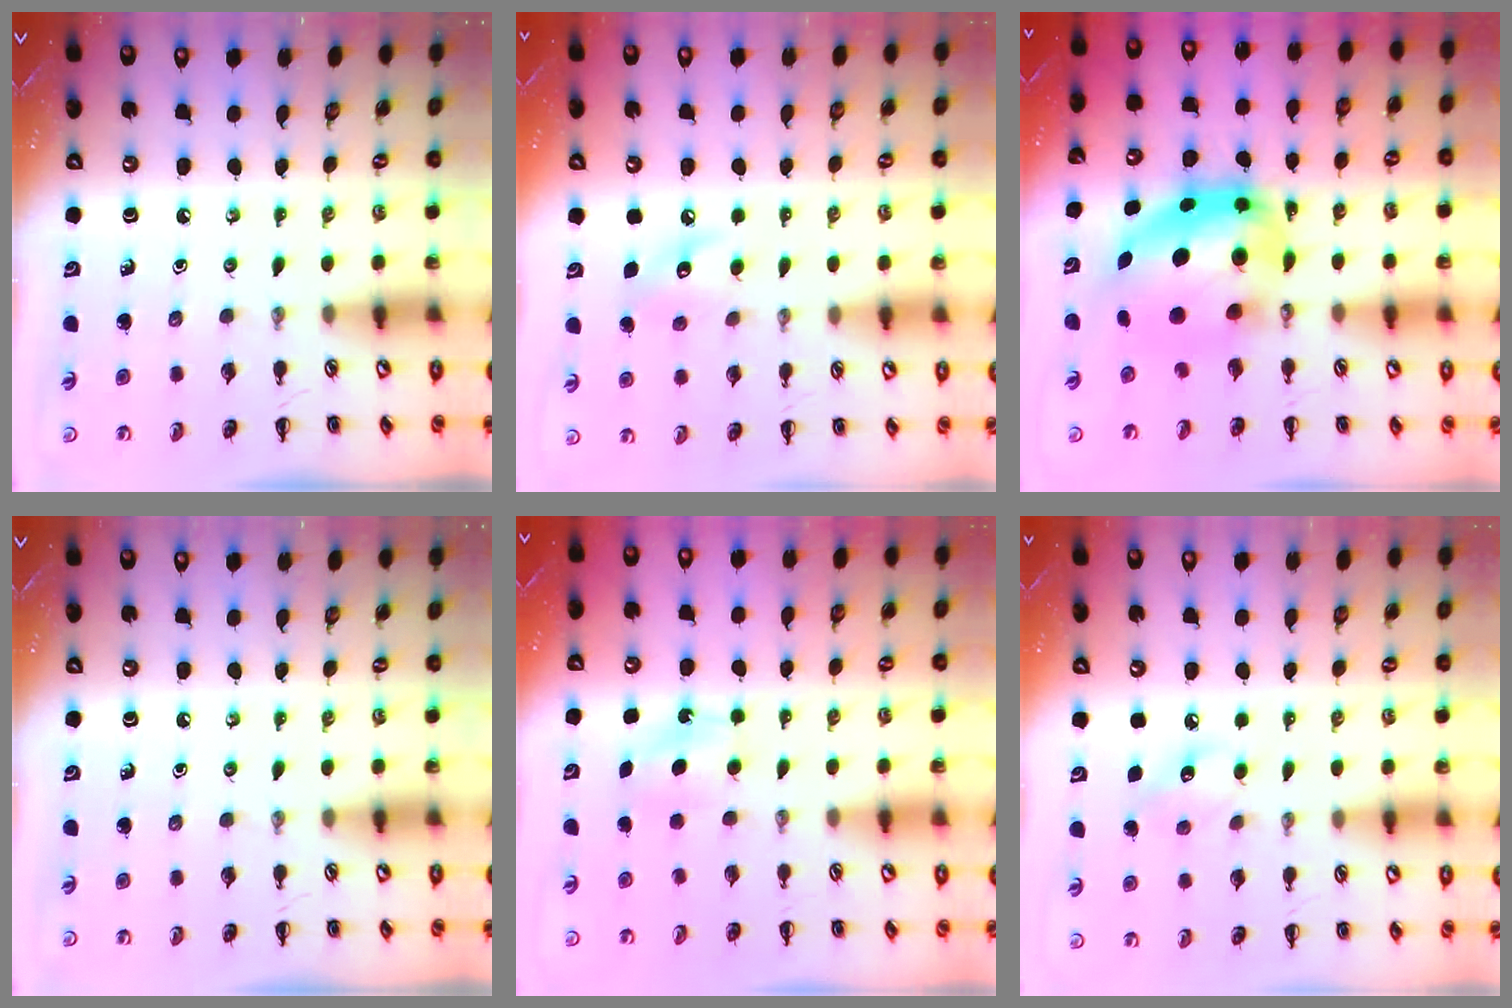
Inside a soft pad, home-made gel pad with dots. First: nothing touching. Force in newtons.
{"total": 7.5, "press": 7.4, "slide": 1.3}
{"total": 11.3, "press": 10.9, "slide": 2.8}
{"total": 0.0}
{"total": 5.7, "press": 5.5, "slide": 1.5}
{"total": 7.9, "press": 7.7, "slide": 1.5}